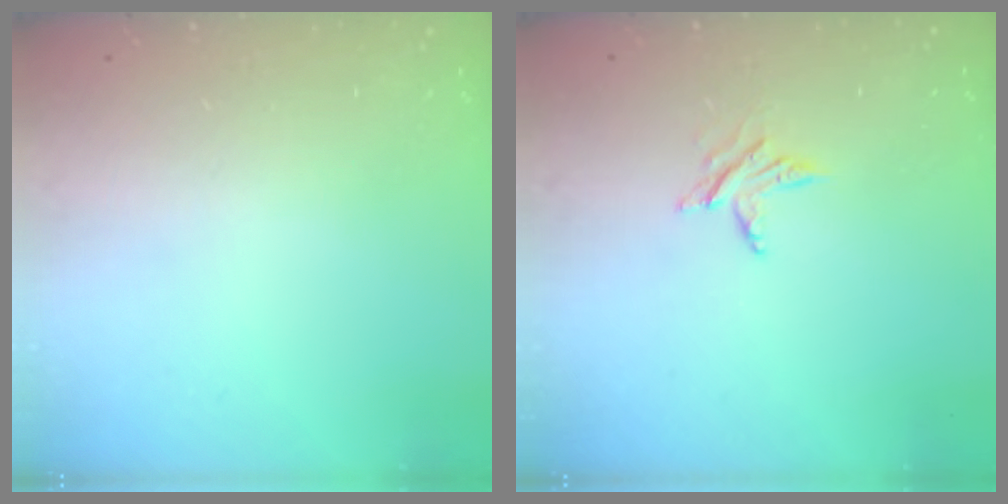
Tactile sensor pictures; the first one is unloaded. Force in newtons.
{"total": 3.8, "press": 3.8, "slide": 0.5}